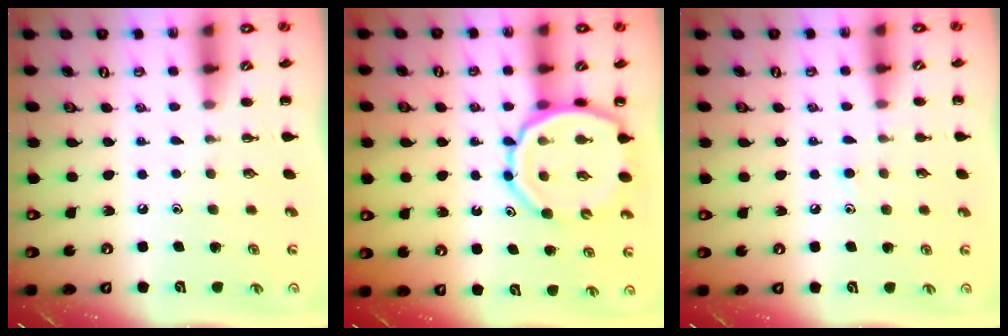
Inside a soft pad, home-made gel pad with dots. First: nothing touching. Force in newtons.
{"total": 12.9, "press": 12.5, "slide": 3.2}
{"total": 6.7, "press": 6.3, "slide": 2.3}